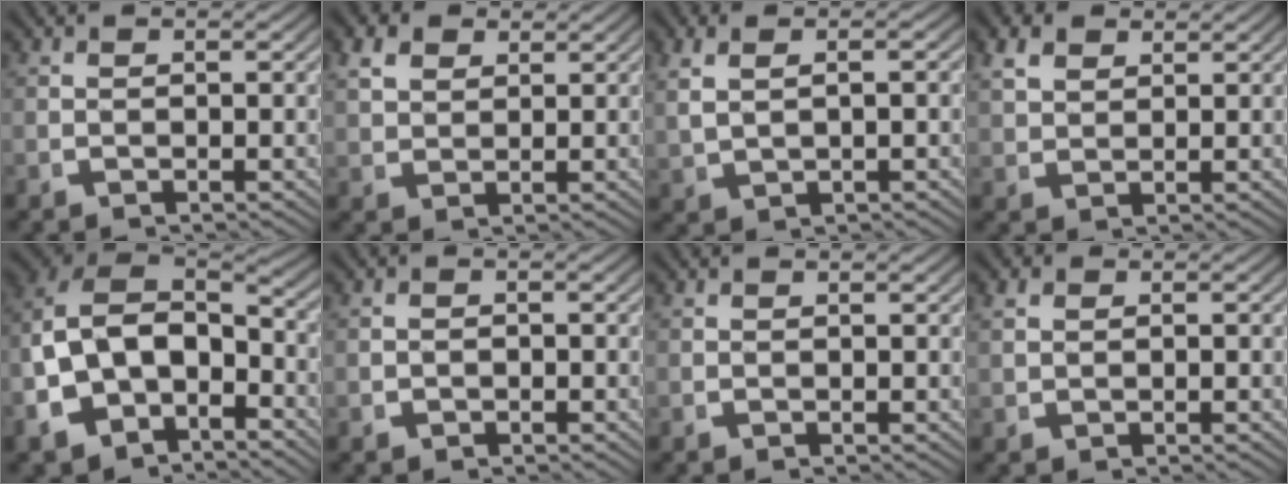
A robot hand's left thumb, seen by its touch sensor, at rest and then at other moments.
{"total": 3.6, "force": [2.6, 1.9, 1.5], "torque": [-0.022, 0.002, 0.050]}
{"total": 2.6, "force": [0.9, 1.3, 2.1], "torque": [-0.052, 0.001, 0.032]}
{"total": 3.3, "force": [2.6, 1.5, 1.3], "torque": [-0.017, 0.004, 0.052]}
{"total": 12.4, "force": [-1.7, 9.7, 7.5], "torque": [-0.194, -0.047, -0.017]}
{"total": 0.7, "force": [-0.5, 0.5, 0.2], "torque": [-0.006, -0.004, -0.009]}
{"total": 0.0}
{"total": 1.6, "force": [0.6, 1.3, 0.8], "torque": [-0.019, -0.006, 0.015]}